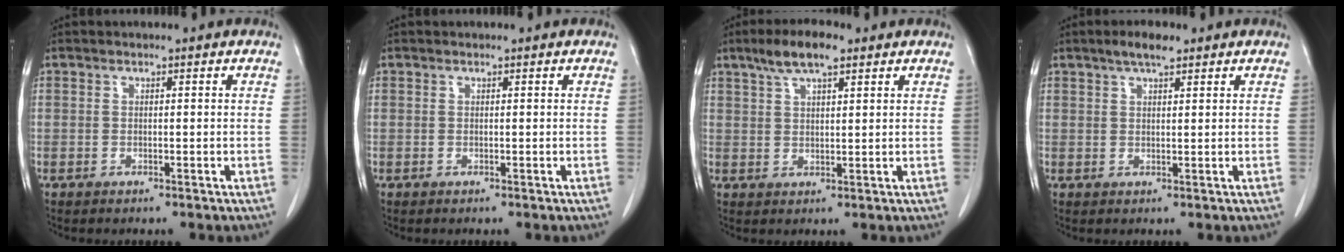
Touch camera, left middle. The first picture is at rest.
{"total": 0.0}
{"total": 6.3, "force": [4.2, 1.5, 4.4], "torque": [-0.092, 0.014, 0.076]}
{"total": 3.6, "force": [2.5, 0.9, 2.3], "torque": [-0.045, 0.007, 0.044]}